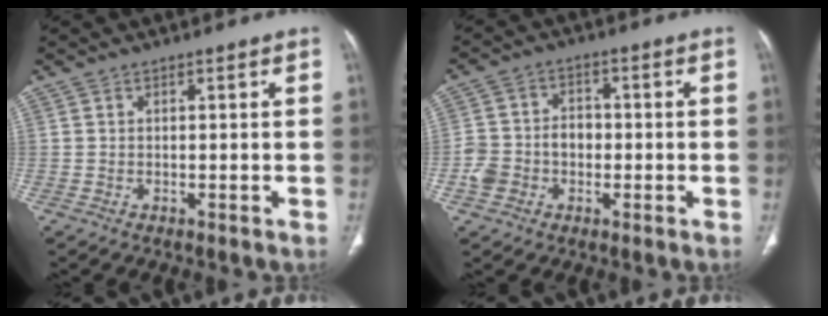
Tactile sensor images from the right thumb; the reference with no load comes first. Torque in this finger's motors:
{"motor_torque": [0.70, 0.59, 0.67, -0.09, 0.02]}